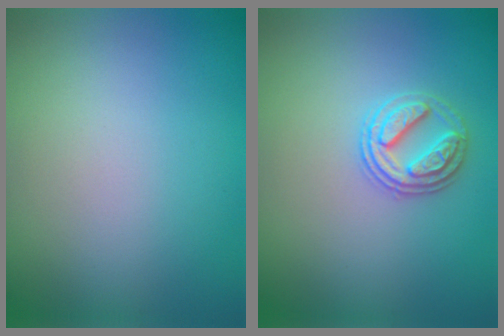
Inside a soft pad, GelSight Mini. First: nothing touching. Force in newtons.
{"total": 2.7, "press": 2.7, "slide": 0.7}